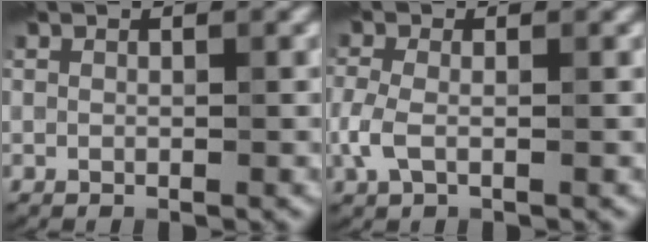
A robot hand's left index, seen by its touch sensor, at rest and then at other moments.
{"total": 2.4, "force": [-0.5, 1.4, 1.9], "torque": [-0.051, 0.000, -0.015]}